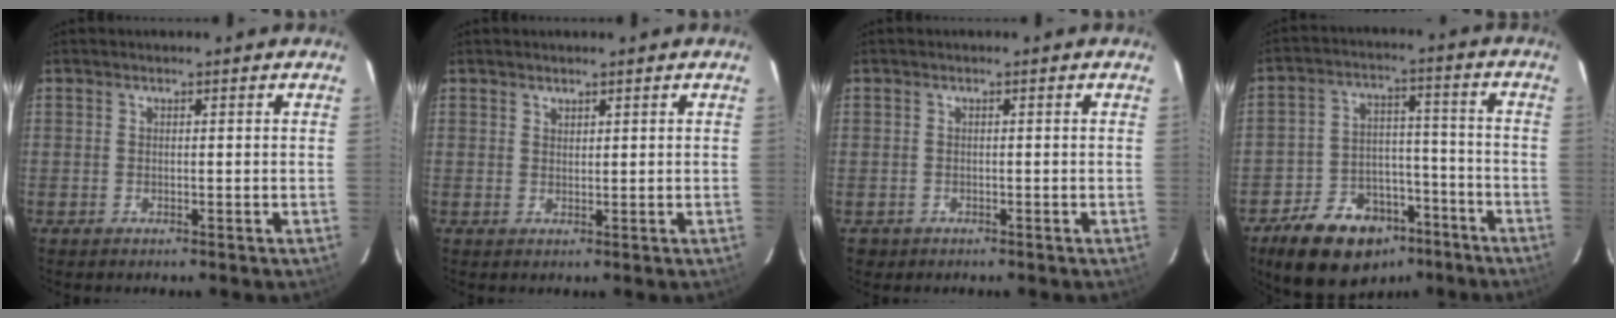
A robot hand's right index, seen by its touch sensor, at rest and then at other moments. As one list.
[{"total": 1.0, "force": [0.9, 0.4, 0.1], "torque": [-0.002, 0.001, 0.017]}, {"total": 1.8, "force": [-0.6, 1.6, 0.2], "torque": [-0.005, 0.004, -0.006]}, {"total": 16.3, "force": [-10.7, 10.1, 7.1], "torque": [-0.151, 0.031, -0.150]}]